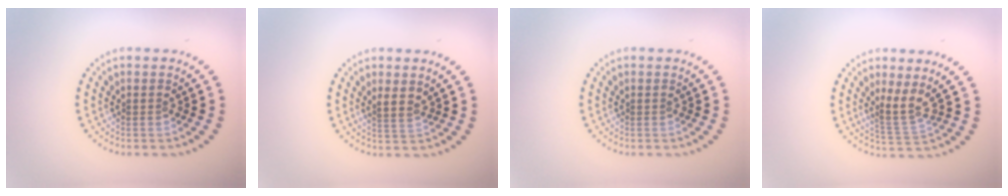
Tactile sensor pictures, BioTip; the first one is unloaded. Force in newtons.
{"total": 1.5, "press": 1.2, "slide": 1.0}
{"total": 0.0}
{"total": 2.9, "press": 2.1, "slide": 2.1}